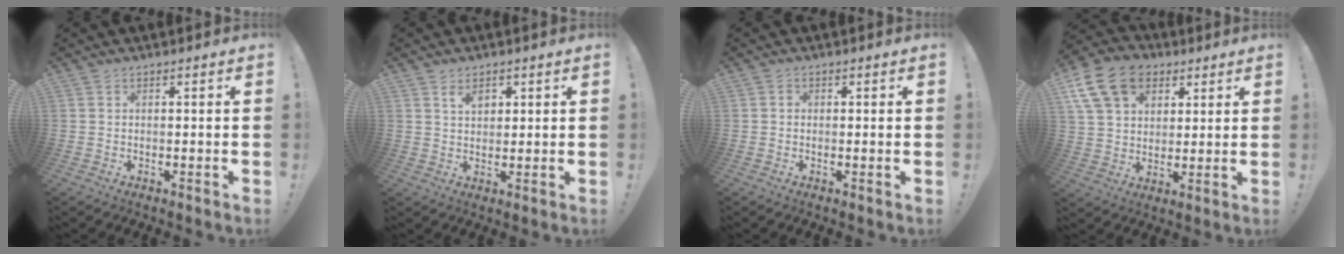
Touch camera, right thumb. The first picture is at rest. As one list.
[{"total": 4.4, "force": [2.3, 2.6, 2.6], "torque": [-0.033, -0.004, 0.037]}, {"total": 0.9, "force": [-0.3, 0.7, 0.5], "torque": [-0.008, 0.005, -0.006]}, {"total": 16.9, "force": [7.4, 12.3, 8.9], "torque": [-0.150, -0.026, 0.142]}]